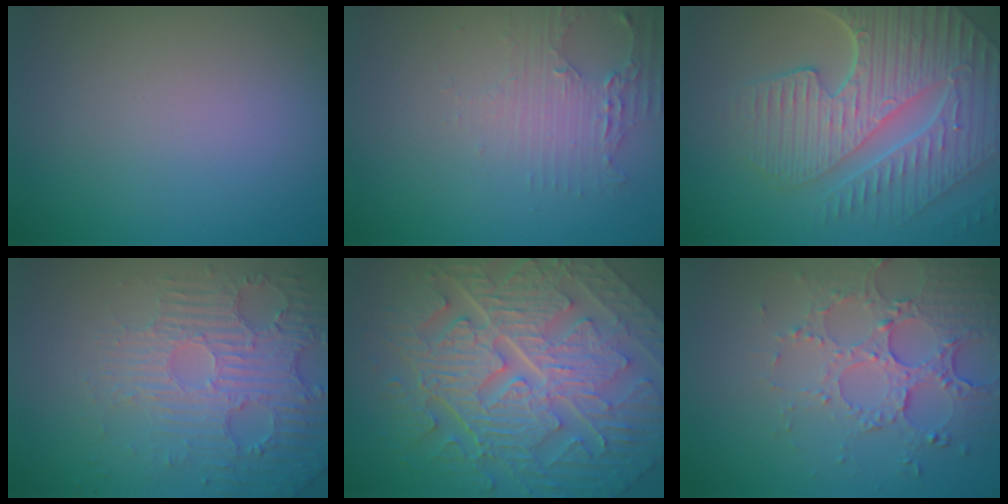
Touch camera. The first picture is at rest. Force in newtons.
{"total": 2.4, "press": 2.3, "slide": 0.9}
{"total": 9.5, "press": 6.5, "slide": 7.0}
{"total": 6.1, "press": 3.8, "slide": 4.8}
{"total": 11.6, "press": 7.8, "slide": 8.6}
{"total": 5.3, "press": 3.9, "slide": 3.6}